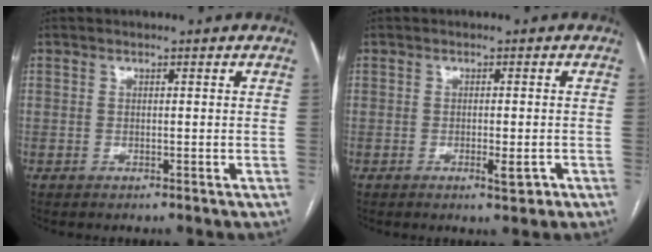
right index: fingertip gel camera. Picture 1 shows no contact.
{"total": 2.3, "force": [-1.1, 0.5, 2.0], "torque": [-0.031, -0.002, -0.013]}